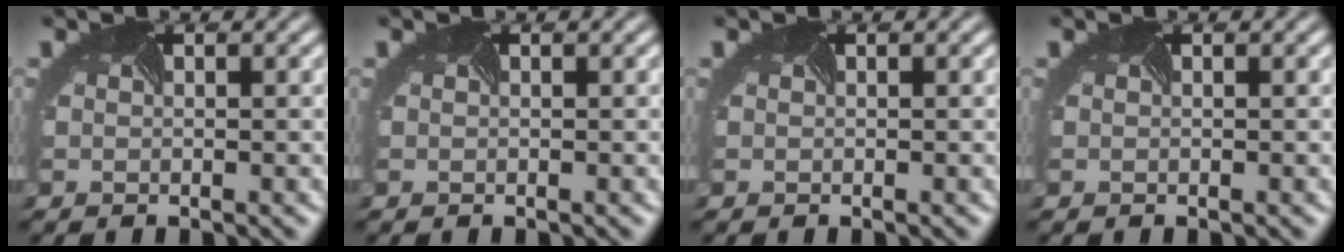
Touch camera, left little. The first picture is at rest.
{"total": 0.0}
{"total": 0.0}
{"total": 0.0}